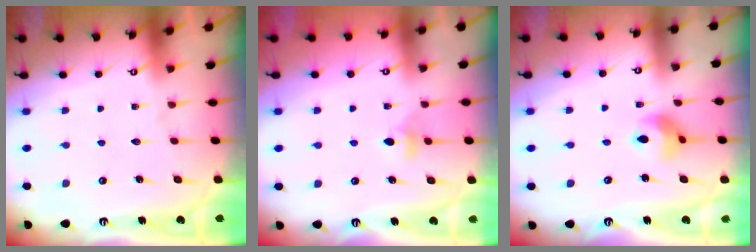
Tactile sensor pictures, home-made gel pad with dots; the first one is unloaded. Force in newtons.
{"total": 5.1, "press": 5.0, "slide": 0.9}
{"total": 7.5, "press": 7.4, "slide": 0.5}